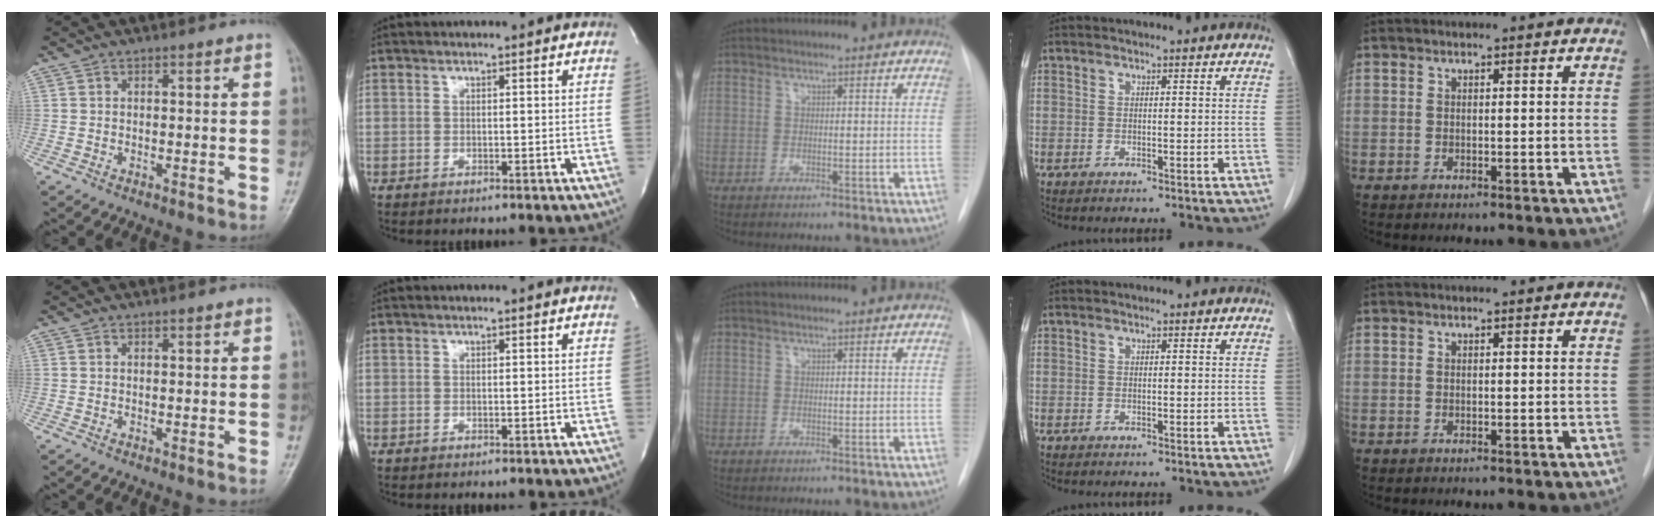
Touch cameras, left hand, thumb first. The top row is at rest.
{}